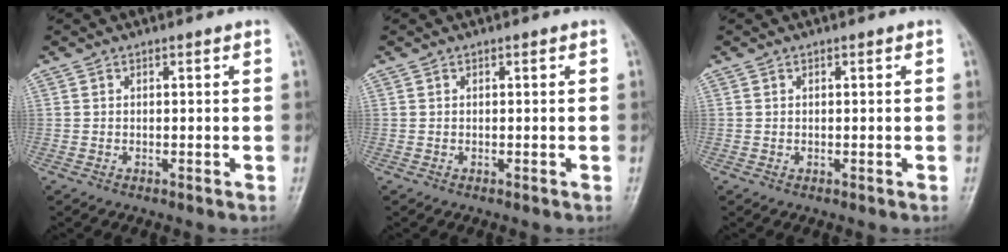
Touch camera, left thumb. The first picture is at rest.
{"total": 0.0}
{"total": 0.0}